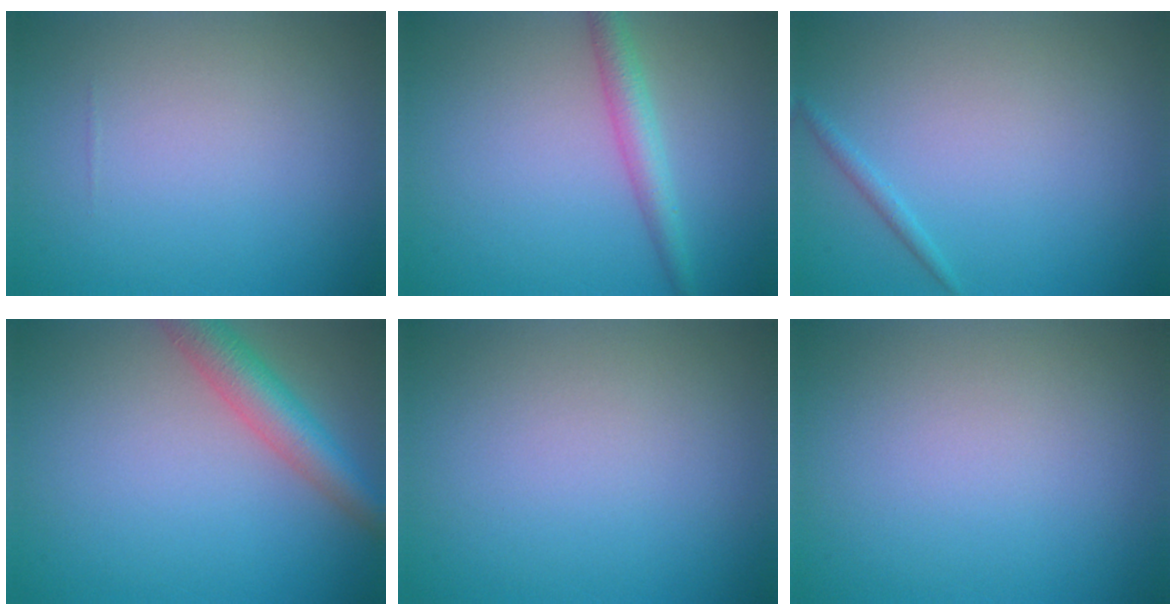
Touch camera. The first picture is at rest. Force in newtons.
{"total": 2.7, "press": 2.7, "slide": 0.1}
{"total": 0.8, "press": 0.8, "slide": 0.0}
{"total": 4.7, "press": 4.6, "slide": 0.4}
{"total": 0.0}
{"total": 0.0}